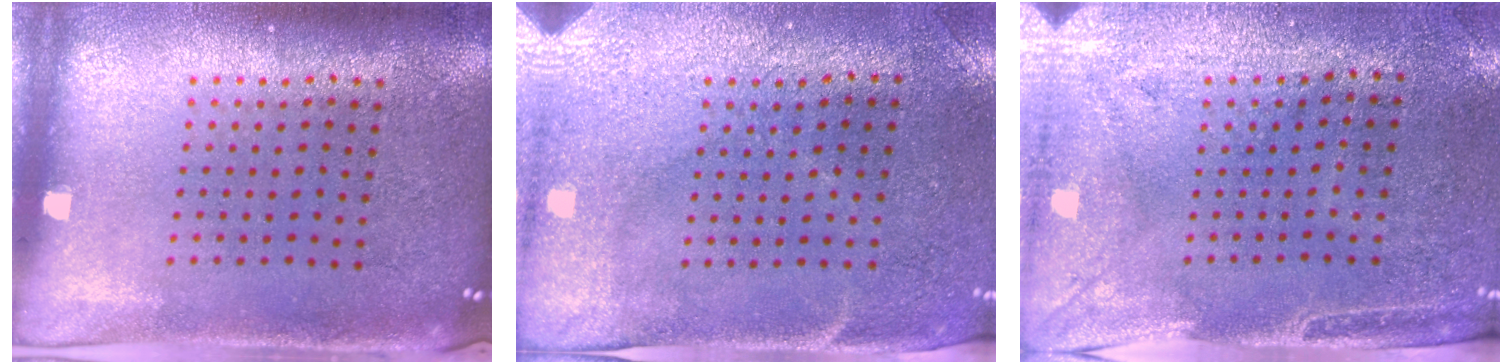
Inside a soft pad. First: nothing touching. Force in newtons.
{"total": 2.9, "press": 2.4, "slide": 1.6}
{"total": 3.0, "press": 2.4, "slide": 1.7}